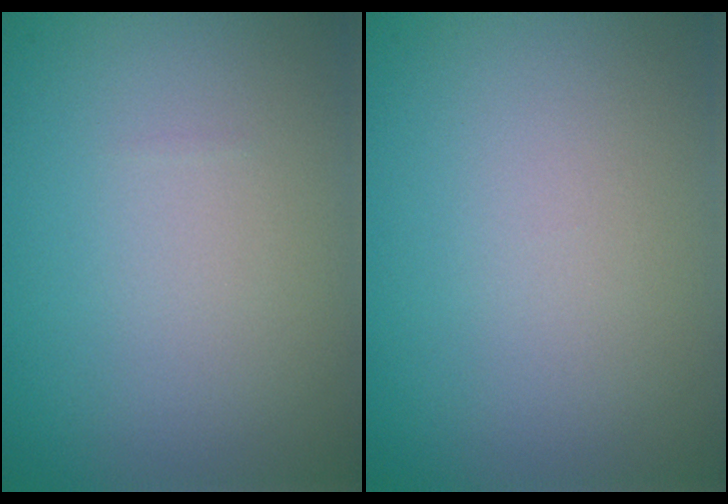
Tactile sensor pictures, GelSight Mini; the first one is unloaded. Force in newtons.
{"total": 0.0}